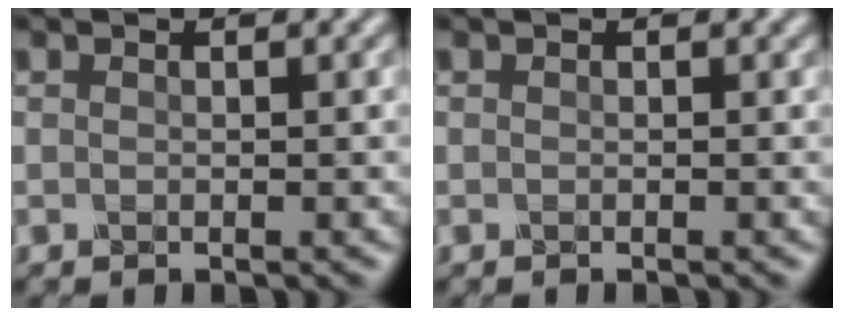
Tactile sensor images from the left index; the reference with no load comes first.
{"total": 0.0}